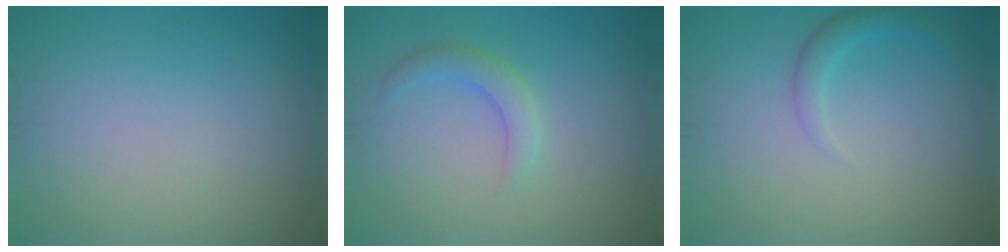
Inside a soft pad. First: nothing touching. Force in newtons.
{"total": 2.3, "press": 2.2, "slide": 0.2}
{"total": 1.9, "press": 1.9, "slide": 0.1}